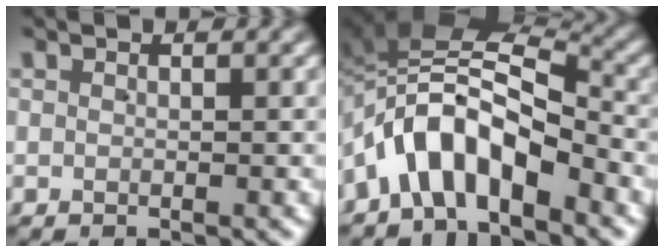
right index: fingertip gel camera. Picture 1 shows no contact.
{"total": 10.0, "force": [-1.0, 6.6, 7.4], "torque": [-0.150, 0.000, -0.027]}